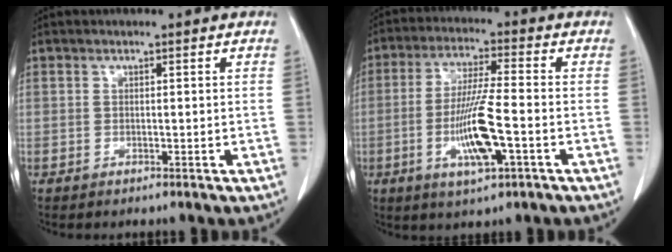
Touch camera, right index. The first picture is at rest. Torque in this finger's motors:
{"motor_torque": [0.76, -0.27, 0.26, 0.17]}